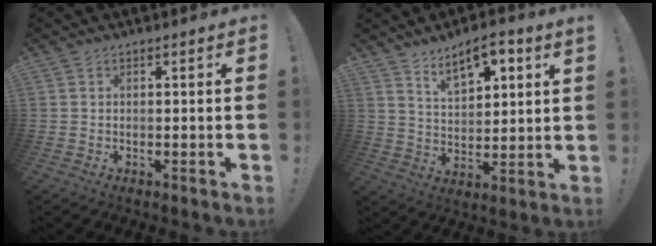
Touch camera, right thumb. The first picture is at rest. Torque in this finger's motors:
{"motor_torque": [0.52, 0.59, 0.70, 0.75, 0.16]}